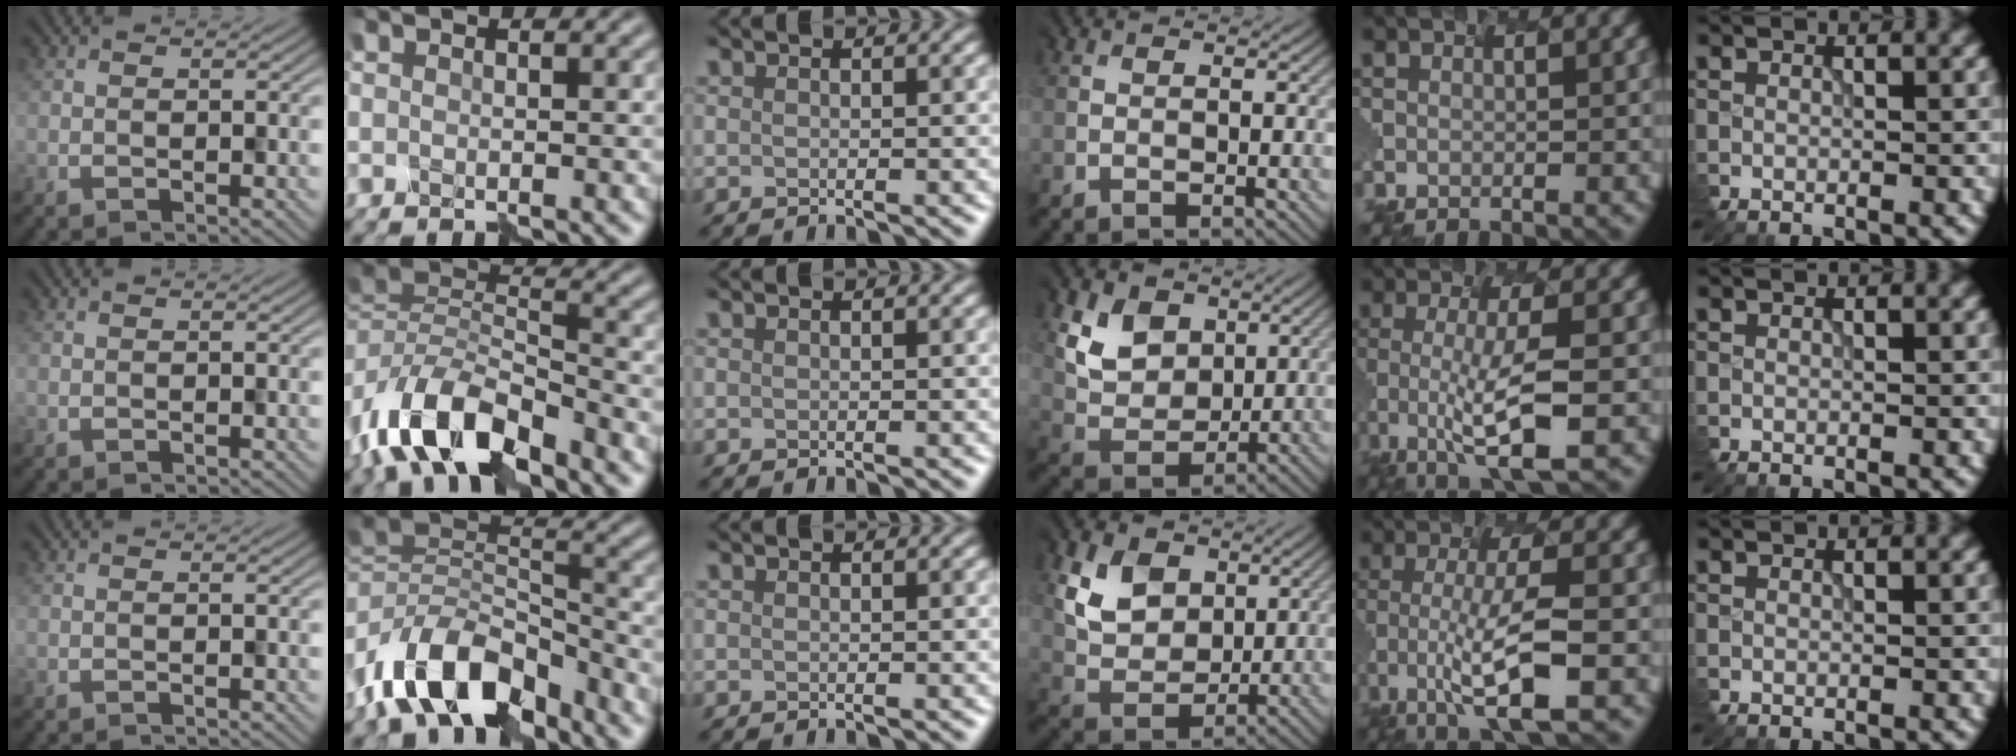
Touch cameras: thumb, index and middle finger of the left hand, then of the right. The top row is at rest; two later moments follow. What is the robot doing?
{"motion": "disassemble", "object": "puzzle pieces"}